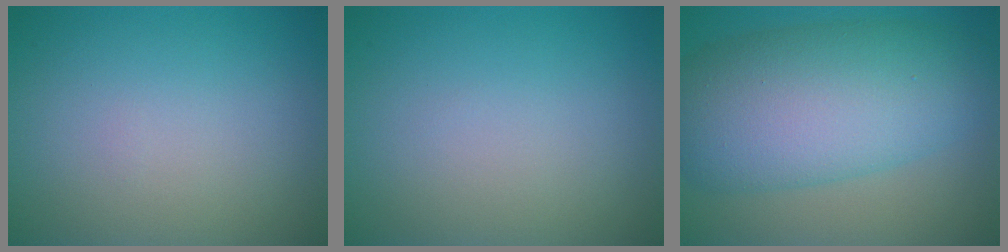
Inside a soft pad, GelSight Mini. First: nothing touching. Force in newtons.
{"total": 0.0}
{"total": 10.8, "press": 10.8, "slide": 0.4}